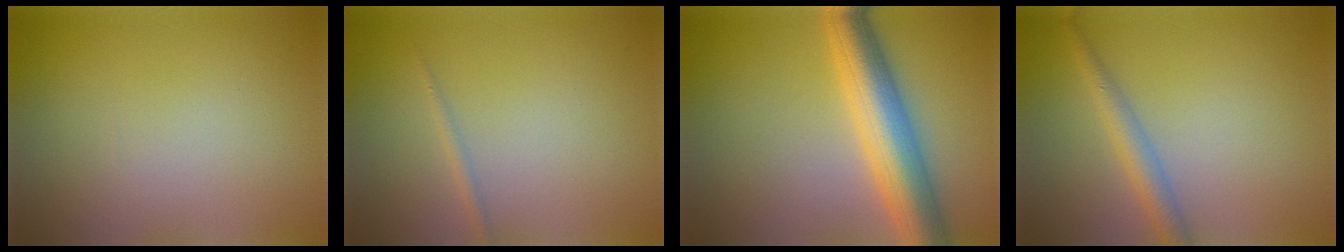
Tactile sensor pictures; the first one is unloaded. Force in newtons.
{"total": 0.7, "press": 0.7, "slide": 0.0}
{"total": 7.5, "press": 7.5, "slide": 0.2}
{"total": 2.2, "press": 2.2, "slide": 0.2}